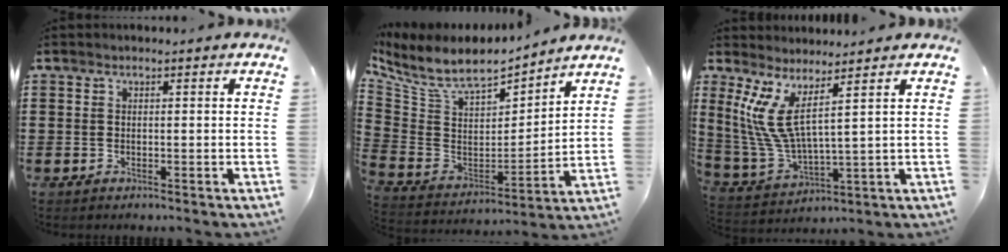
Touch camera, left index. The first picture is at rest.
{"total": 8.1, "force": [6.7, 2.6, 3.6], "torque": [-0.105, -0.045, 0.115]}
{"total": 8.2, "force": [4.4, 1.7, 6.7], "torque": [-0.173, -0.033, 0.073]}